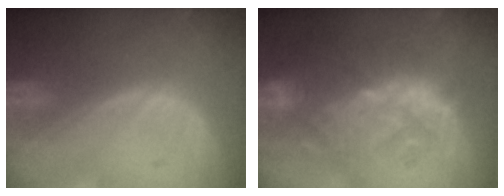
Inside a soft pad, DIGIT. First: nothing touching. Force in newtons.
{"total": 10.1, "press": 9.7, "slide": 2.8}